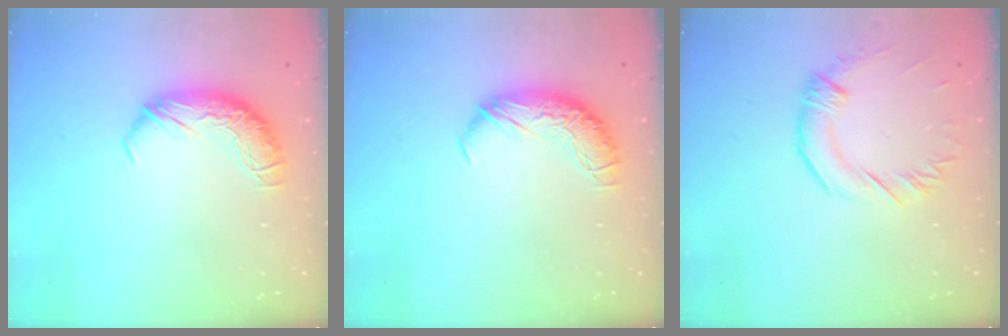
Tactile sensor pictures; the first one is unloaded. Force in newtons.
{"total": 0.0}
{"total": 0.8, "press": 0.7, "slide": 0.4}